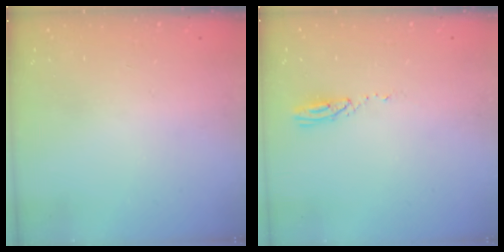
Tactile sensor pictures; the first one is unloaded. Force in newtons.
{"total": 3.5, "press": 3.5, "slide": 0.3}